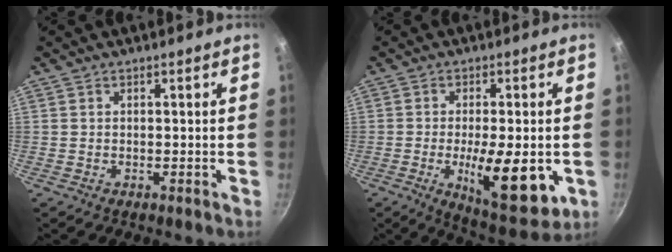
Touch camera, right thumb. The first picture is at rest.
{"total": 14.7, "force": [-3.3, 5.3, 13.3], "torque": [-0.186, -0.020, -0.038]}